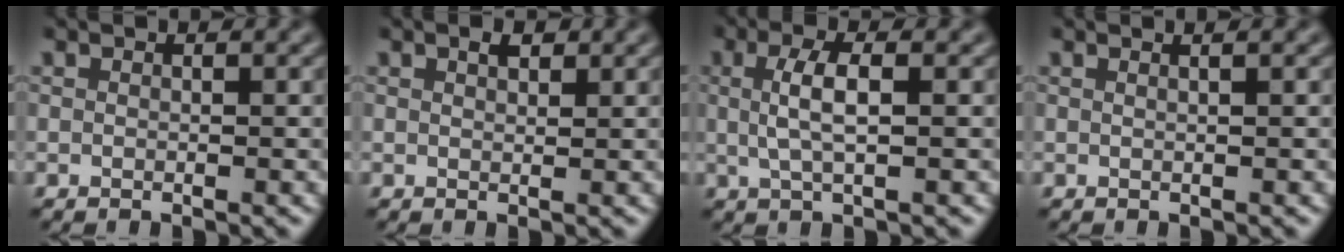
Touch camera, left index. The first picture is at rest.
{"total": 1.2, "force": [0.7, 0.6, 0.7], "torque": [-0.012, 0.002, 0.013]}
{"total": 3.1, "force": [0.3, 0.8, 3.0], "torque": [-0.061, 0.003, 0.007]}
{"total": 1.9, "force": [1.0, 0.9, 1.3], "torque": [-0.003, -0.002, -0.010]}